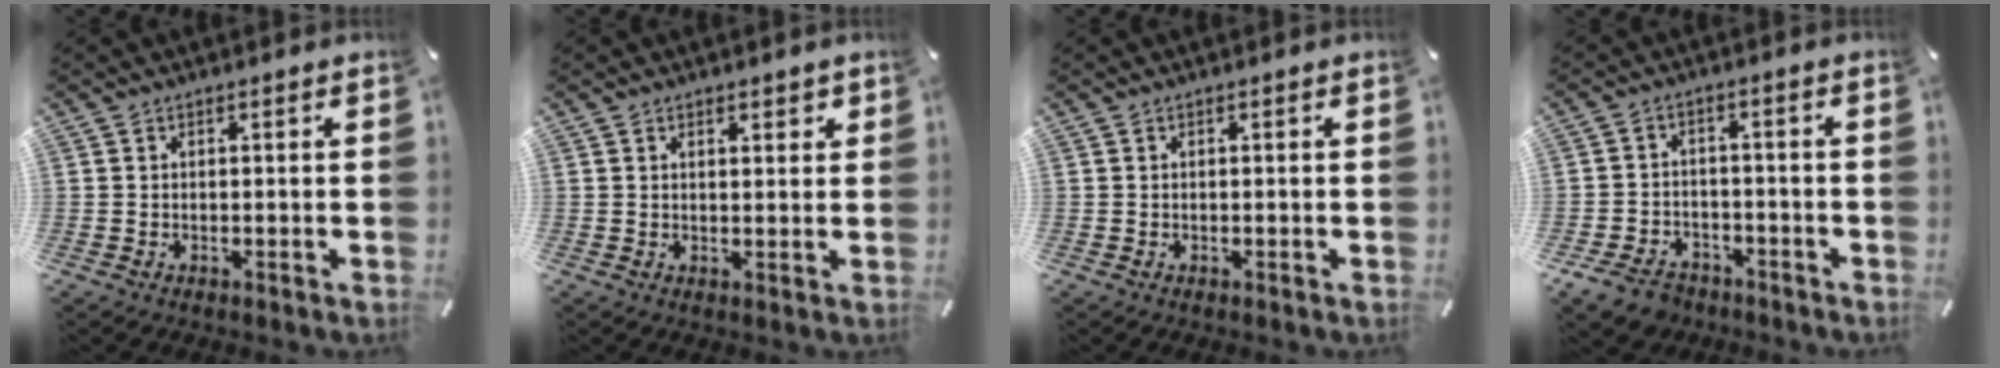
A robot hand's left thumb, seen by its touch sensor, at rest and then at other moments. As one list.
[{"total": 1.8, "force": [1.2, 1.0, 0.9], "torque": [-0.011, -0.001, 0.020]}, {"total": 0.0}, {"total": 6.7, "force": [-4.6, 4.2, 2.4], "torque": [-0.056, 0.021, -0.089]}]